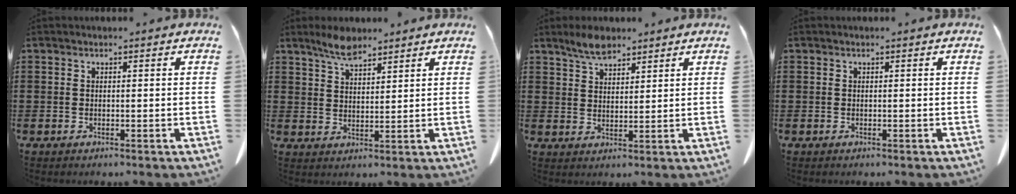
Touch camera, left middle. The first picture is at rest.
{"total": 4.7, "force": [3.9, 1.4, 2.3], "torque": [-0.054, -0.004, 0.071]}
{"total": 4.3, "force": [3.6, 1.6, 1.7], "torque": [-0.043, 0.000, 0.067]}
{"total": 0.0}